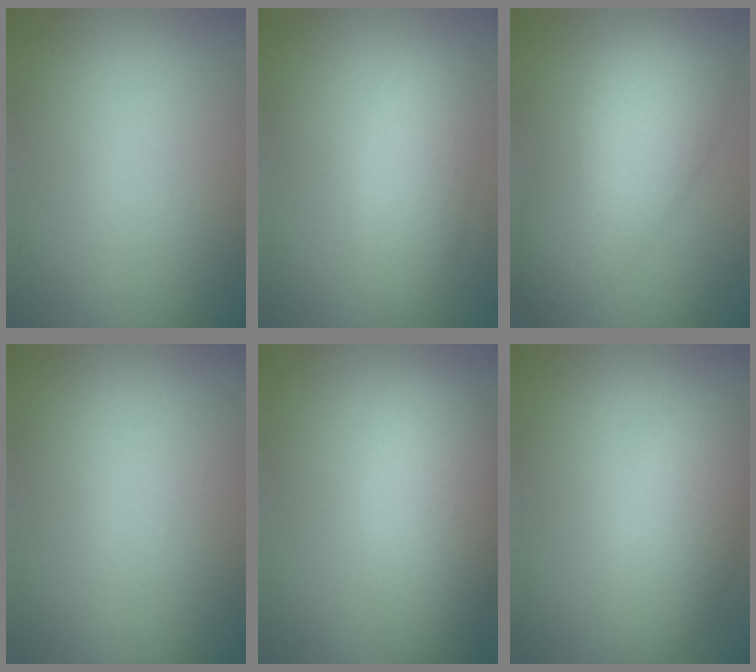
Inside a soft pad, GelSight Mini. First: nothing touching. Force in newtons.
{"total": 3.2, "press": 3.2, "slide": 0.2}
{"total": 8.2, "press": 8.2, "slide": 0.2}
{"total": 0.0}
{"total": 6.6, "press": 6.6, "slide": 0.4}
{"total": 3.6, "press": 3.6, "slide": 0.1}